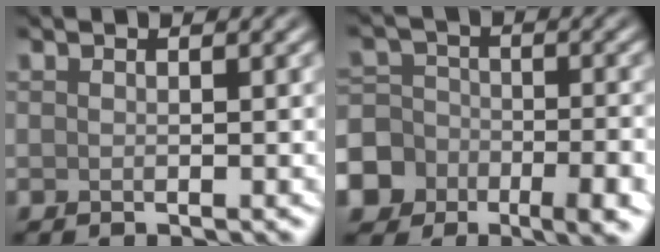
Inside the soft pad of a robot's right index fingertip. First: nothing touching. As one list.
[{"total": 12.5, "force": [-7.1, 9.3, 4.5], "torque": [-0.078, -0.033, -0.133]}]